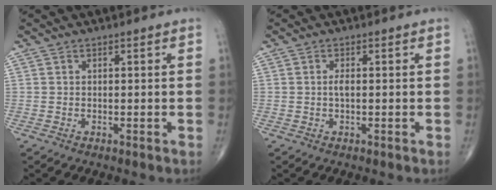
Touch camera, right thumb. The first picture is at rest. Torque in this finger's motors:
{"motor_torque": [0.76, 0.29, 0.44, 0.19, 0.02]}